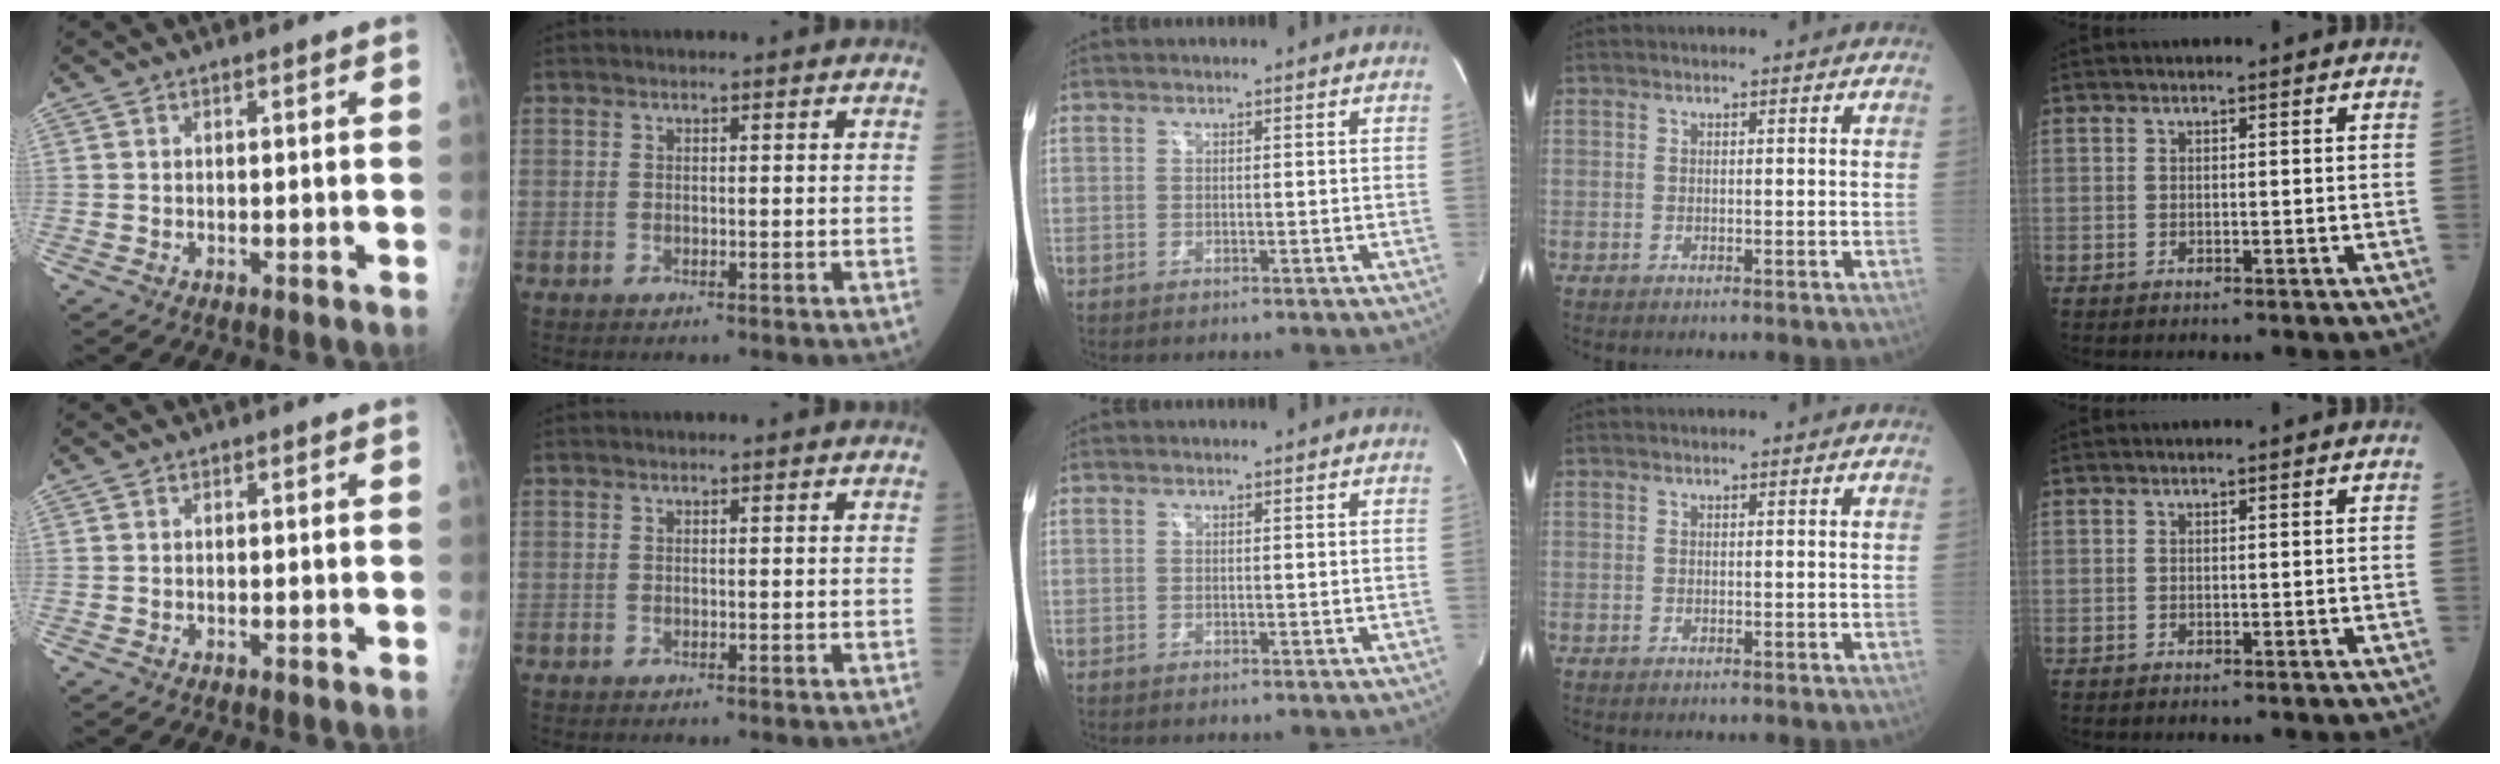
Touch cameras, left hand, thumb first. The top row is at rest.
{}